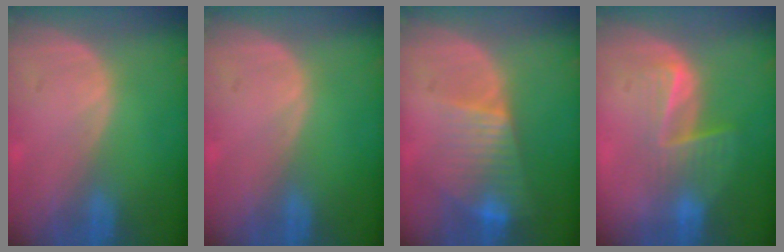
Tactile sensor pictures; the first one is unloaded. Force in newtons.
{"total": 0.0}
{"total": 7.9, "press": 6.7, "slide": 4.2}
{"total": 6.7, "press": 5.5, "slide": 3.8}